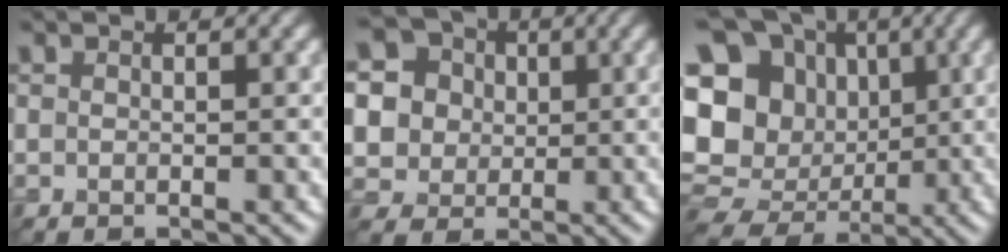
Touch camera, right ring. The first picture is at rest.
{"total": 8.3, "force": [2.2, 7.4, 3.0], "torque": [-0.079, 0.024, 0.031]}
{"total": 17.3, "force": [0.7, 15.2, 8.3], "torque": [-0.181, 0.023, -0.004]}